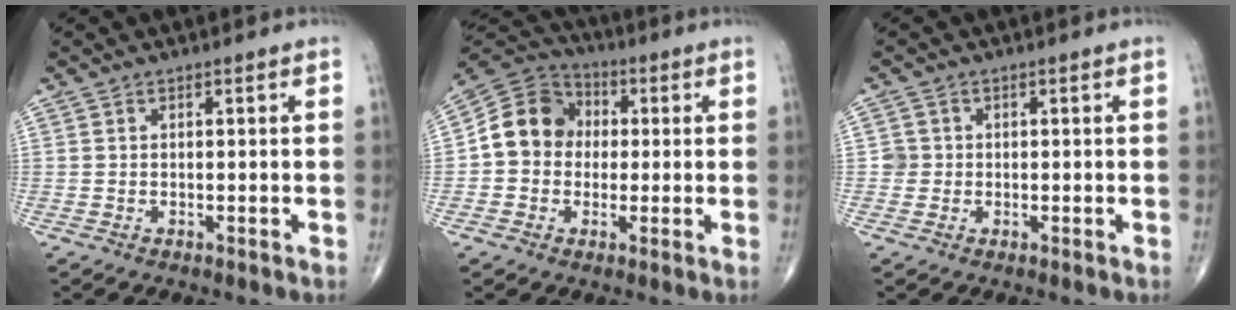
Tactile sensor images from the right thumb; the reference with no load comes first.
{"total": 11.2, "force": [0.3, 9.8, 5.5], "torque": [-0.075, 0.030, -0.008]}
{"total": 2.0, "force": [-0.1, 2.0, 0.0], "torque": [0.014, 0.007, -0.005]}